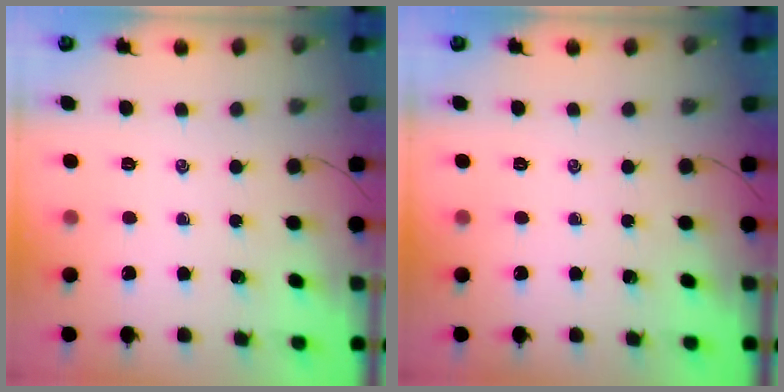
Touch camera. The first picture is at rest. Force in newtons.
{"total": 0.0}